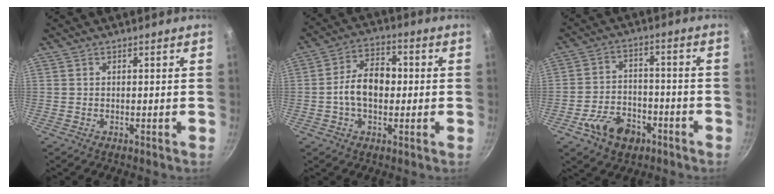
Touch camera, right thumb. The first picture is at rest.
{"total": 9.8, "force": [-0.5, 6.3, 7.5], "torque": [-0.119, 0.025, -0.019]}
{"total": 9.9, "force": [-5.3, 6.5, 5.3], "torque": [-0.067, 0.033, -0.088]}